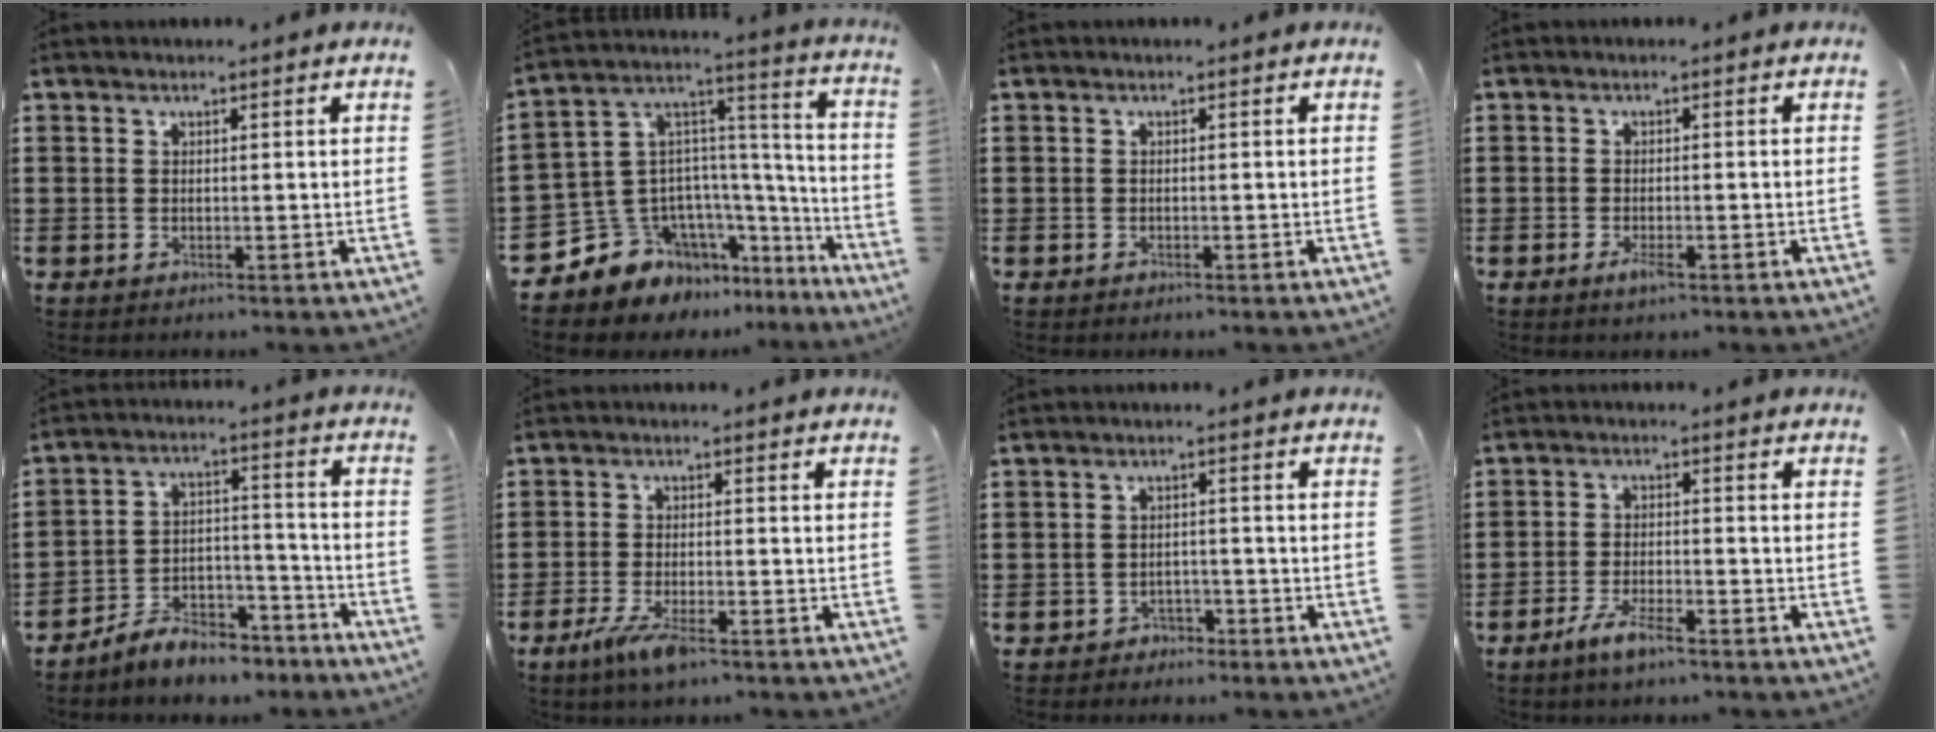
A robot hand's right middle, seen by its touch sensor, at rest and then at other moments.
{"total": 9.2, "force": [-6.8, 6.2, 0.4], "torque": [-0.059, -0.022, -0.132]}
{"total": 0.6, "force": [-0.5, 0.3, 0.1], "torque": [-0.002, 0.002, -0.011]}
{"total": 2.1, "force": [-1.1, 0.6, 1.7], "torque": [-0.037, -0.004, -0.022]}
{"total": 7.3, "force": [-6.9, 1.8, 1.6], "torque": [-0.032, 0.019, -0.135]}
{"total": 5.2, "force": [-3.1, 1.0, 4.1], "torque": [-0.097, -0.016, -0.061]}
{"total": 2.0, "force": [-1.8, 0.9, -0.1], "torque": [-0.008, 0.001, -0.042]}
{"total": 4.5, "force": [-3.4, 1.0, 2.9], "torque": [-0.059, 0.002, -0.065]}